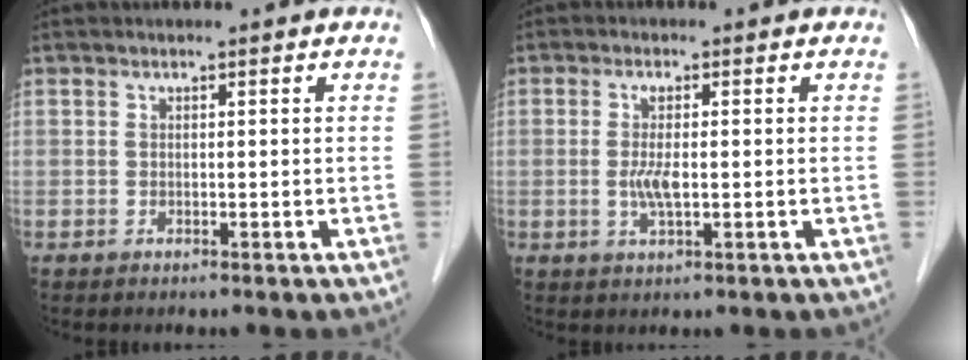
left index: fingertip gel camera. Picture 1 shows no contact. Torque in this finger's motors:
{"motor_torque": [0.25, 0.20, 0.13, 0.04]}